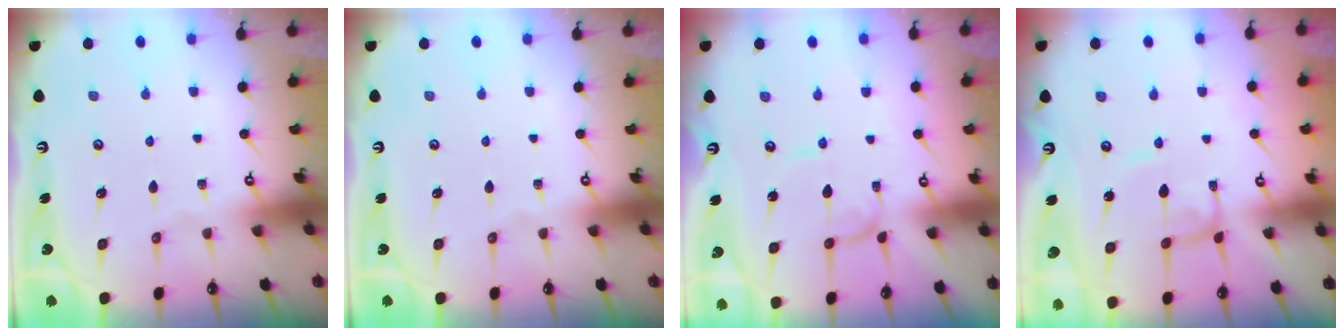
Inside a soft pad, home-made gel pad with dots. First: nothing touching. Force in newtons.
{"total": 0.0}
{"total": 1.1, "press": 1.1, "slide": 0.0}
{"total": 2.1, "press": 2.1, "slide": 0.1}